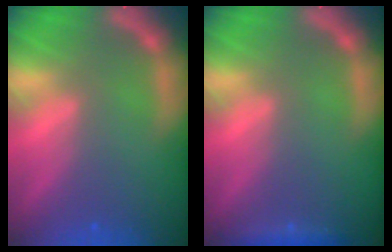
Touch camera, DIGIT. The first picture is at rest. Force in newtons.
{"total": 1.4}